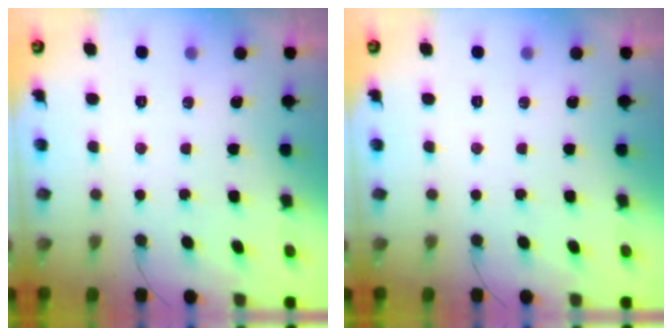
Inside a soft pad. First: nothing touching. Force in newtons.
{"total": 0.0}